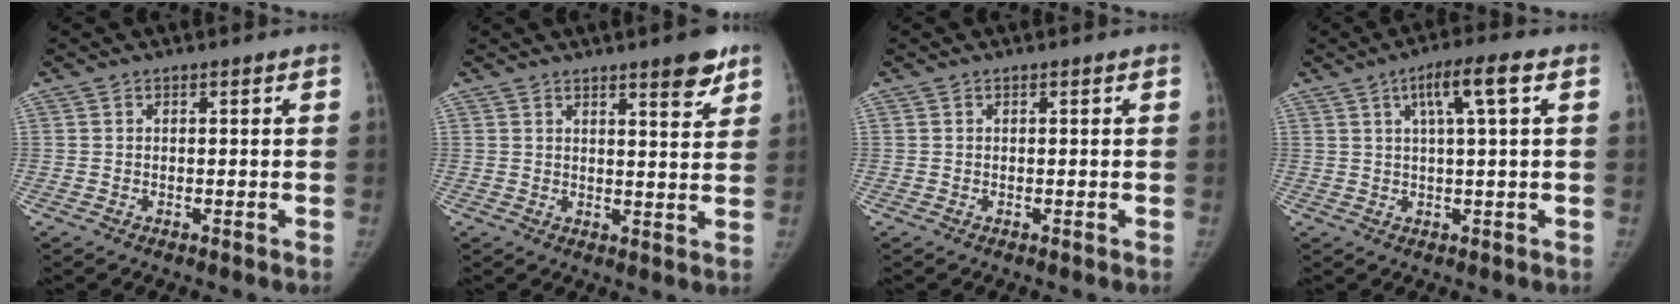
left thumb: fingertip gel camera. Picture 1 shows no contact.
{"total": 6.3, "force": [4.2, 1.3, 4.5], "torque": [-0.047, -0.026, 0.056]}
{"total": 0.0}
{"total": 6.9, "force": [2.5, 0.5, 6.4], "torque": [-0.119, 0.006, 0.042]}